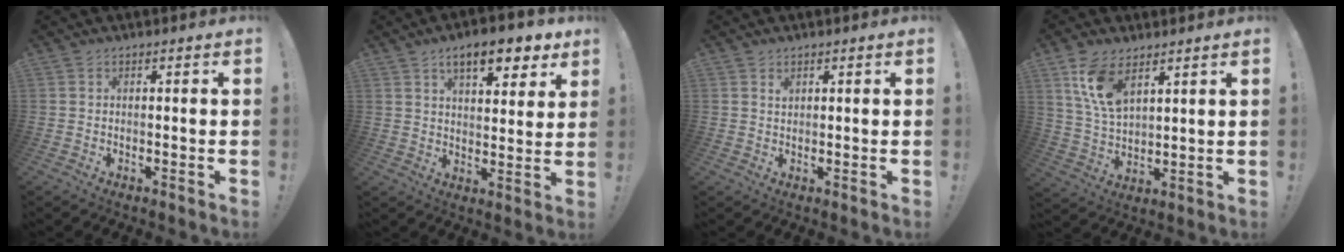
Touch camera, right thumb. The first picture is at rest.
{"total": 11.2, "force": [6.9, 4.1, 7.8], "torque": [-0.108, -0.037, 0.115]}
{"total": 1.1, "force": [0.8, 0.7, 0.3], "torque": [0.003, -0.005, 0.014]}
{"total": 11.2, "force": [6.5, 5.5, 7.2], "torque": [-0.158, -0.020, 0.122]}